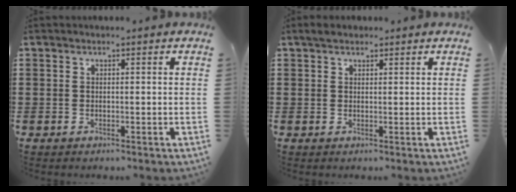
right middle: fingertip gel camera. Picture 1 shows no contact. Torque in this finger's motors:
{"motor_torque": [0.23, -0.16, 0.19, 0.05]}